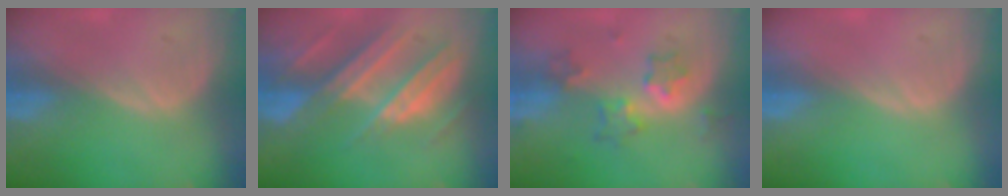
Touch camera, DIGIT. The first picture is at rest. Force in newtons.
{"total": 10.4, "press": 9.1, "slide": 4.9}
{"total": 5.8, "press": 5.7, "slide": 1.2}
{"total": 0.0}